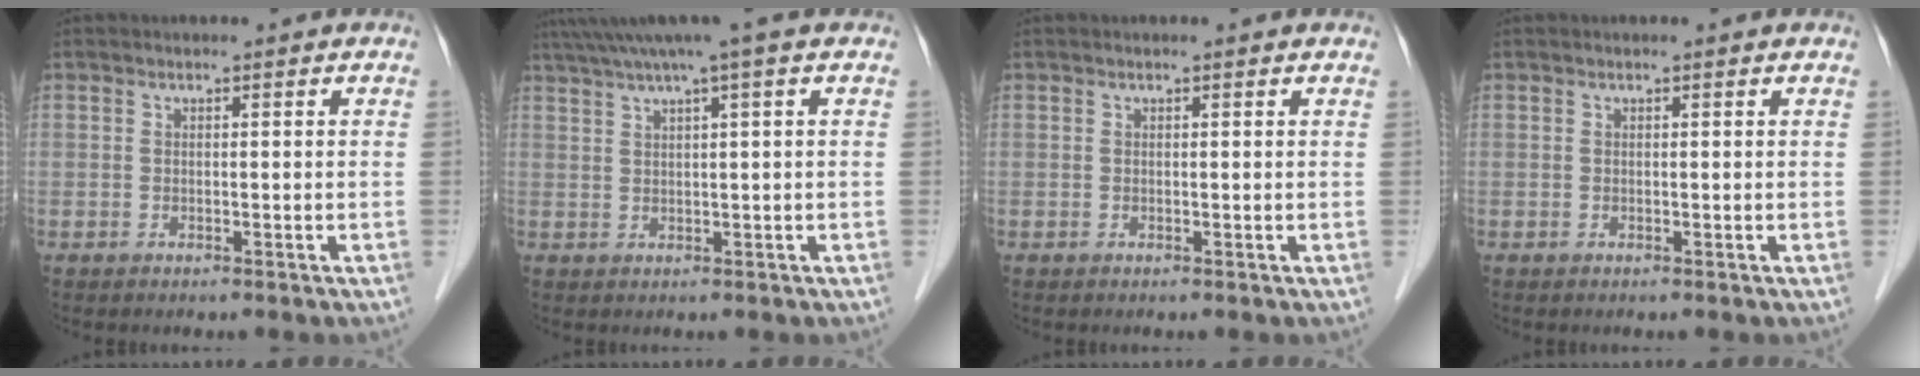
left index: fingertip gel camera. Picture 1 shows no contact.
{"total": 6.5, "force": [4.5, -1.2, 4.6], "torque": [-0.077, 0.034, 0.076]}
{"total": 0.6, "force": [0.5, 0.0, 0.2], "torque": [-0.008, 0.004, 0.004]}
{"total": 0.0}